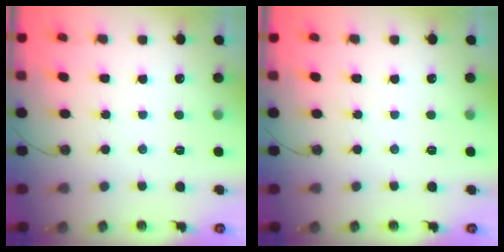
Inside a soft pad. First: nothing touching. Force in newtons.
{"total": 0.0}